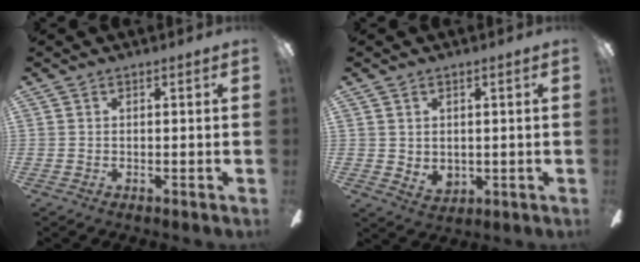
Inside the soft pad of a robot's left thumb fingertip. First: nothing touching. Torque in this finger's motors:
{"motor_torque": [0.45, 0.52, -0.15, 0.03, 0.00]}